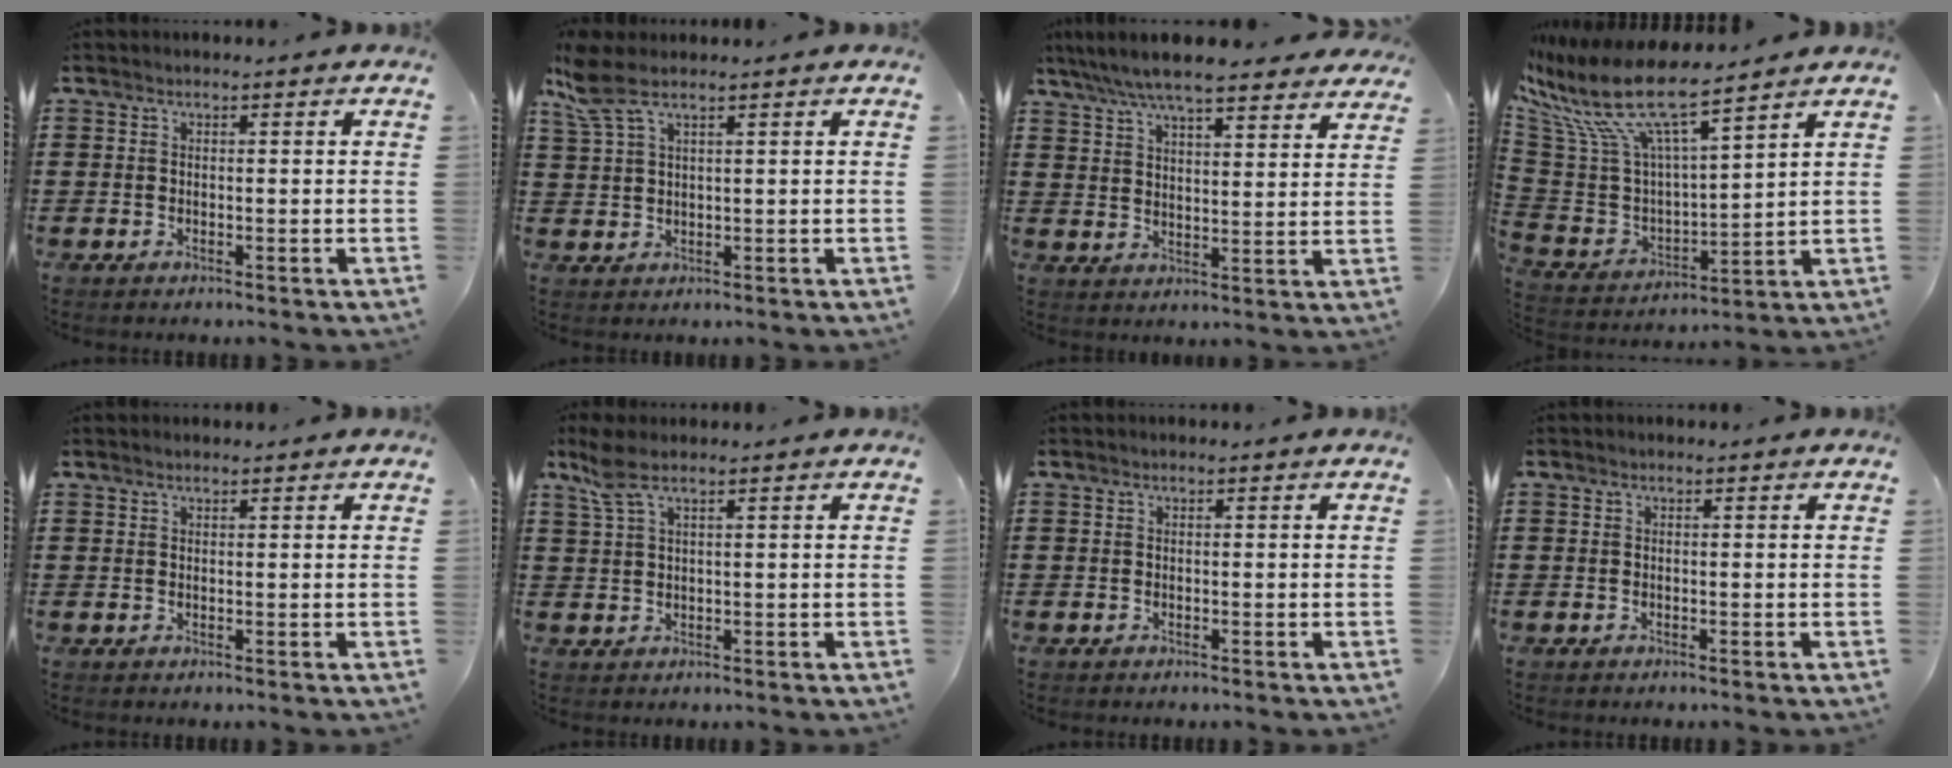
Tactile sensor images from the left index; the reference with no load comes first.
{"total": 4.6, "force": [2.8, 1.3, 3.4], "torque": [-0.091, -0.004, 0.047]}
{"total": 7.4, "force": [6.7, 0.7, 2.9], "torque": [-0.080, -0.025, 0.121]}
{"total": 11.8, "force": [8.6, 2.3, 7.7], "torque": [-0.198, -0.059, 0.144]}
{"total": 0.7, "force": [0.7, 0.0, 0.3], "torque": [-0.006, -0.001, 0.013]}
{"total": 3.4, "force": [1.9, 0.8, 2.7], "torque": [-0.065, -0.002, 0.032]}
{"total": 0.0}
{"total": 0.0}